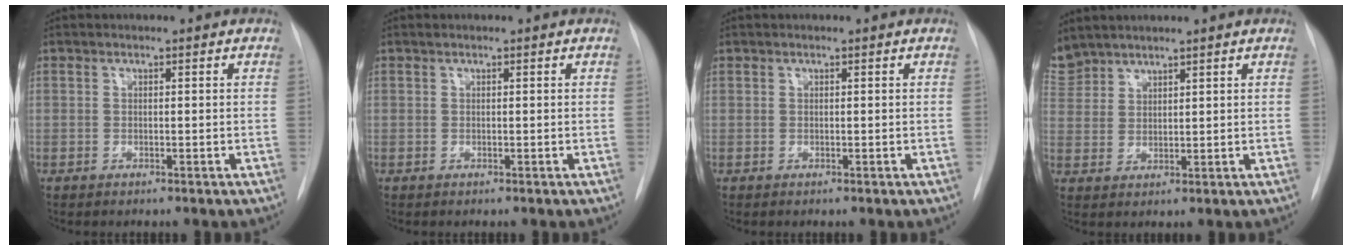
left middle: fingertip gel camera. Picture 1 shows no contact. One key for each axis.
{"total": 0.0}
{"total": 0.0}
{"total": 5.5, "fx": 5.1, "fy": 2.0, "fz": 0.4, "tx": -0.016, "ty": 0.011, "tz": 0.109}